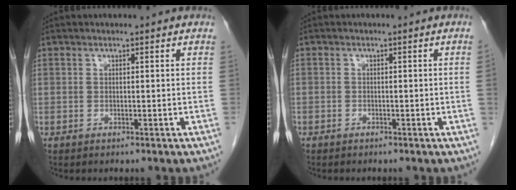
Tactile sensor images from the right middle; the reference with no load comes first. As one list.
[{"total": 0.6, "force": [-0.4, 0.0, 0.4], "torque": [-0.009, 0.003, -0.007]}]